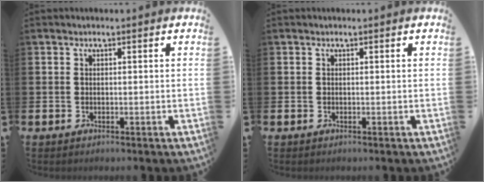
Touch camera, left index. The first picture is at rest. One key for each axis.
{"total": 0.0}